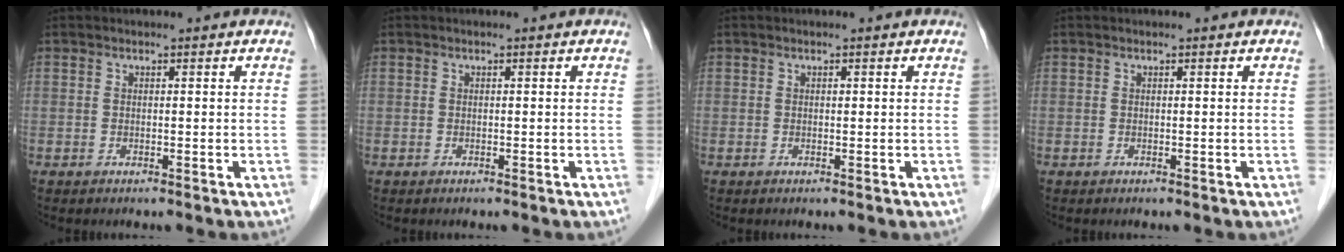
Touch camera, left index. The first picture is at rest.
{"total": 0.0}
{"total": 0.0}
{"total": 0.0}